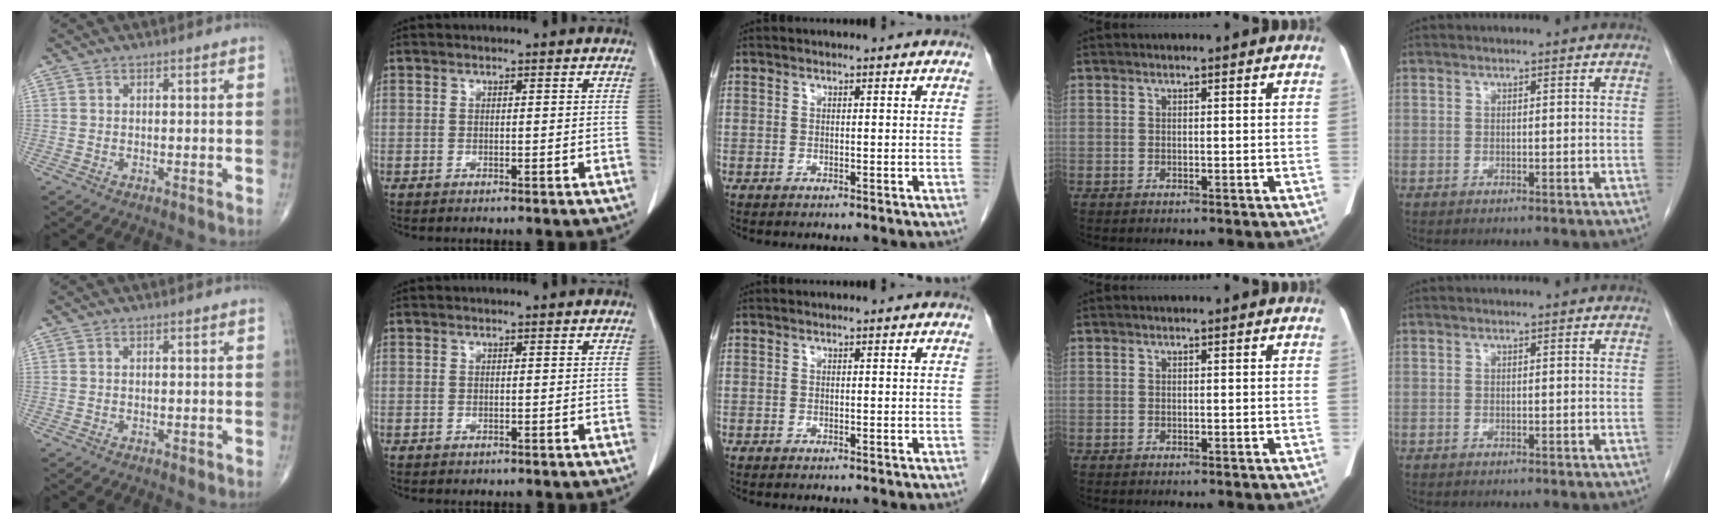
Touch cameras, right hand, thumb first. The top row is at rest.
{"thumb": {"total": 0.6, "force": [-0.3, 0.3, 0.4], "torque": [-0.006, -0.001, -0.005]}}